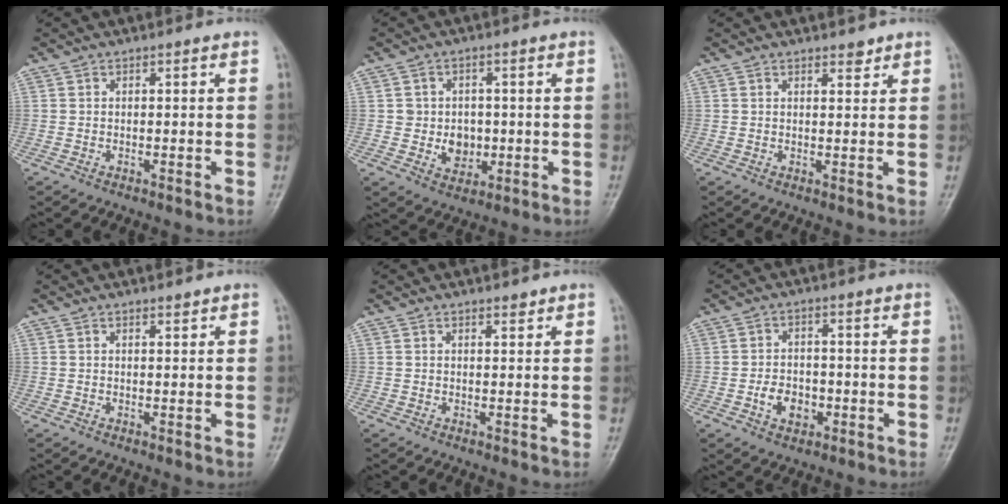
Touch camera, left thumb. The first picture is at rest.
{"total": 5.9, "force": [-0.4, 5.0, 3.1], "torque": [-0.016, 0.003, 0.000]}
{"total": 1.9, "force": [1.5, 0.8, 0.7], "torque": [0.000, -0.011, 0.021]}
{"total": 0.9, "force": [0.8, 0.3, 0.3], "torque": [-0.006, -0.007, 0.012]}
{"total": 1.2, "force": [1.0, 0.5, 0.5], "torque": [-0.004, -0.008, 0.014]}
{"total": 5.4, "force": [-1.6, 4.0, 3.2], "torque": [-0.038, 0.009, -0.027]}